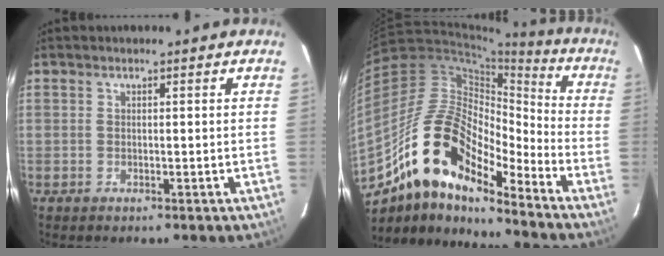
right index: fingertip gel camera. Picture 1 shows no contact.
{"total": 18.7, "force": [-13.3, 7.0, 11.1], "torque": [-0.193, 0.000, -0.263]}